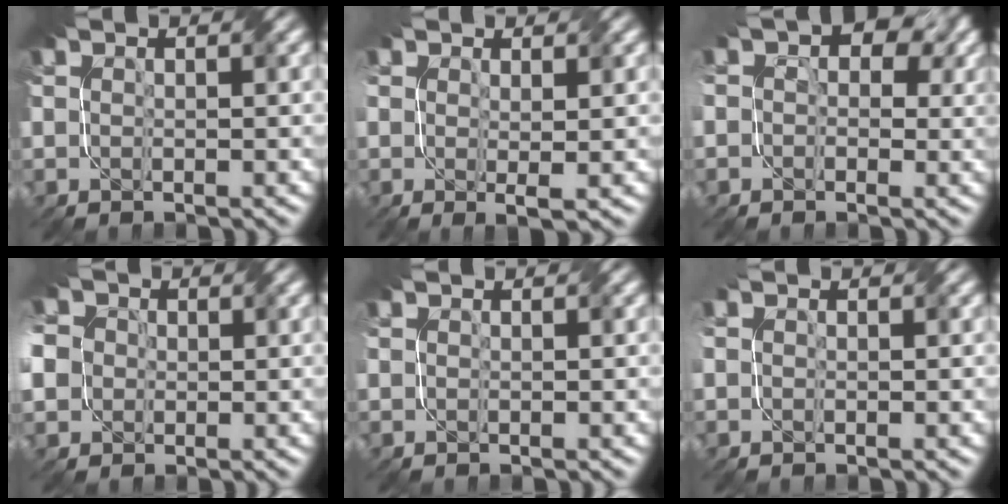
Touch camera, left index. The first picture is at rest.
{"total": 1.9, "force": [0.2, 0.4, 1.9], "torque": [-0.030, -0.005, 0.002]}
{"total": 7.1, "force": [1.5, 5.3, 4.6], "torque": [-0.036, 0.013, 0.011]}
{"total": 8.1, "force": [-1.1, 7.1, 3.6], "torque": [-0.085, 0.002, -0.053]}
{"total": 0.0}
{"total": 1.2, "force": [-0.2, 1.0, 0.6], "torque": [0.000, -0.002, -0.005]}